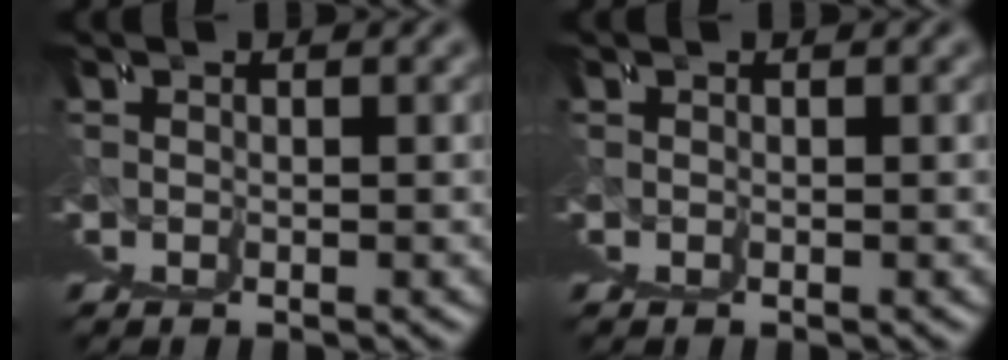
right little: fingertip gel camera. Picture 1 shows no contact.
{"total": 0.0}